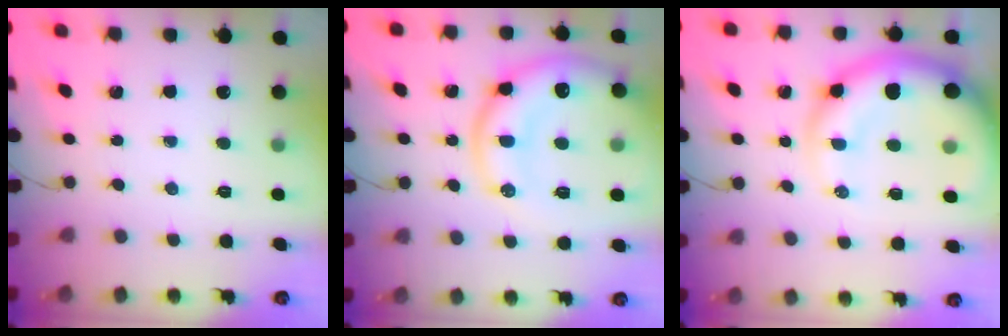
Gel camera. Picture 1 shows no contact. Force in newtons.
{"total": 18.7, "press": 18.5, "slide": 2.2}
{"total": 12.9, "press": 12.3, "slide": 4.0}